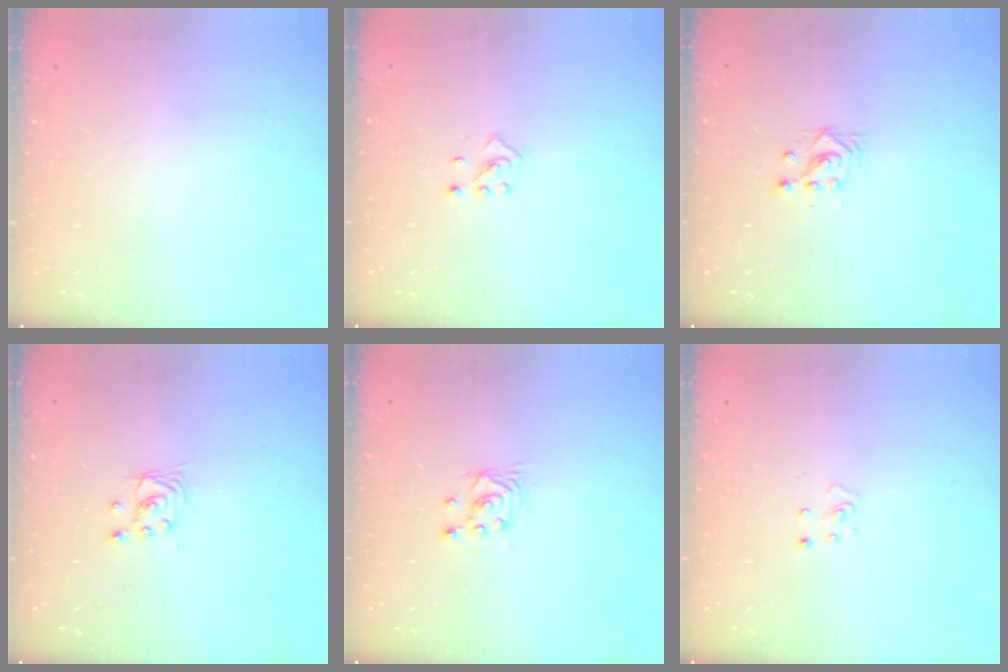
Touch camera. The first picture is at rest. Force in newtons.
{"total": 2.5, "press": 2.4, "slide": 0.7}
{"total": 3.0, "press": 3.0, "slide": 0.1}
{"total": 2.9, "press": 2.9, "slide": 0.2}
{"total": 2.2, "press": 2.2, "slide": 0.3}
{"total": 3.3, "press": 3.3, "slide": 0.3}